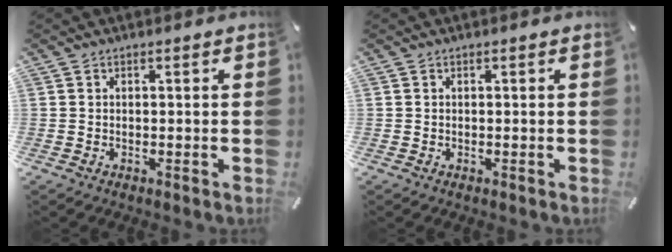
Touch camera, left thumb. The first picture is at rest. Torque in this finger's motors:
{"motor_torque": [0.00, 0.00, -0.03, 0.06, 0.00]}